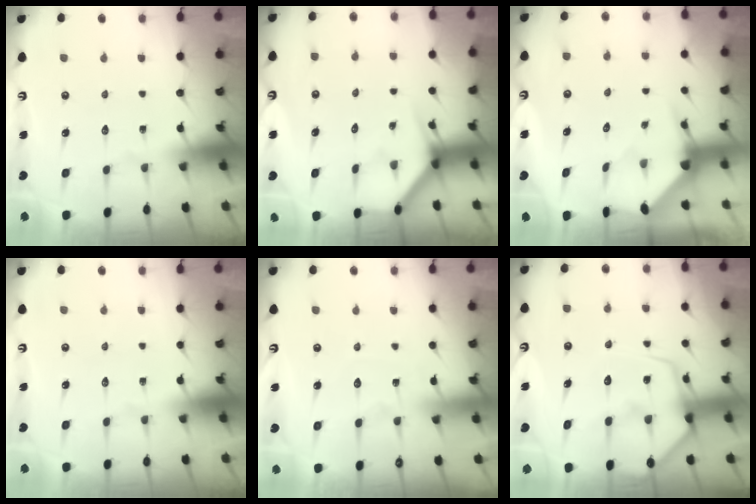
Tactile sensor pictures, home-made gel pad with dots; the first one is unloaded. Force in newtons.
{"total": 3.7, "press": 3.7, "slide": 0.3}
{"total": 3.2, "press": 3.2, "slide": 0.3}
{"total": 0.0}
{"total": 5.1, "press": 5.0, "slide": 0.6}
{"total": 9.9, "press": 9.8, "slide": 1.1}